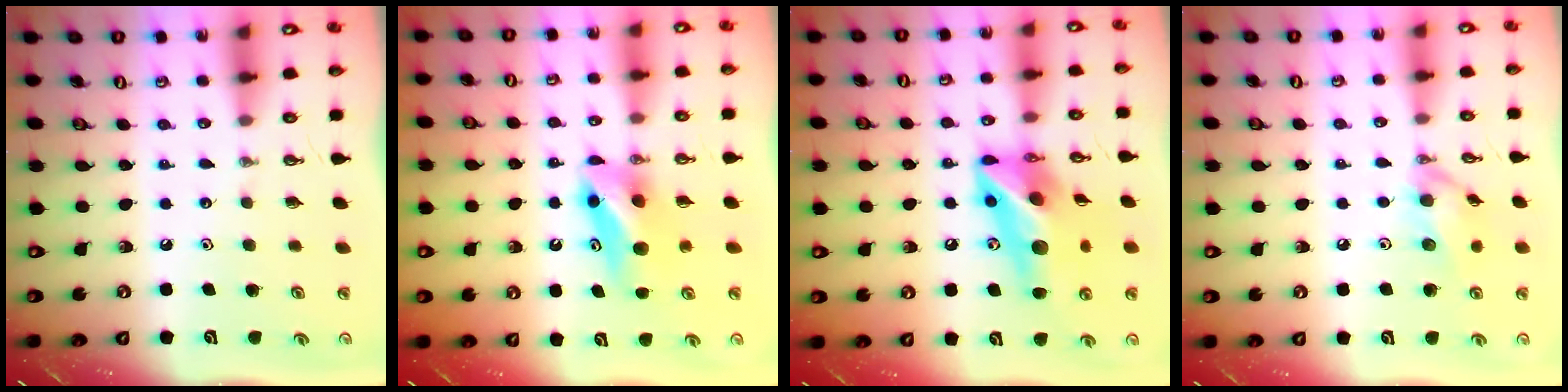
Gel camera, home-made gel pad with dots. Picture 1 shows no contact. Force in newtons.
{"total": 9.3, "press": 6.3, "slide": 6.9}
{"total": 17.6, "press": 17.4, "slide": 2.9}
{"total": 10.6, "press": 10.5, "slide": 1.3}